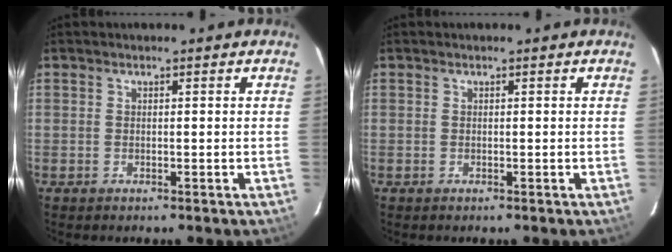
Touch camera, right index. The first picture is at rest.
{"total": 0.0}